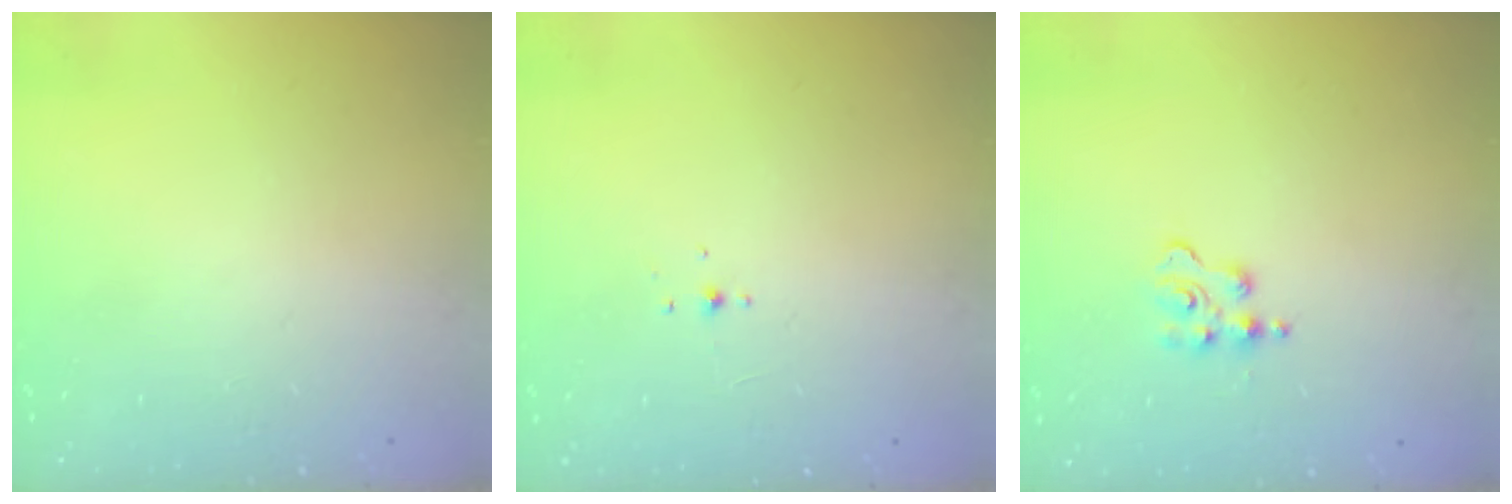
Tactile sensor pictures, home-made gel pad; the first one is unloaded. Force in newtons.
{"total": 3.2, "press": 3.1, "slide": 0.8}
{"total": 3.2, "press": 3.2, "slide": 0.4}